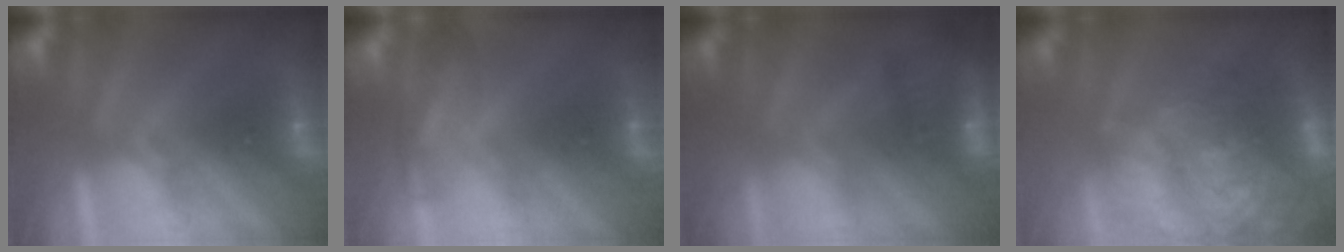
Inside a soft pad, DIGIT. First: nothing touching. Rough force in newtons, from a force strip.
{"total": 4.6}
{"total": 7.9}
{"total": 11.6}